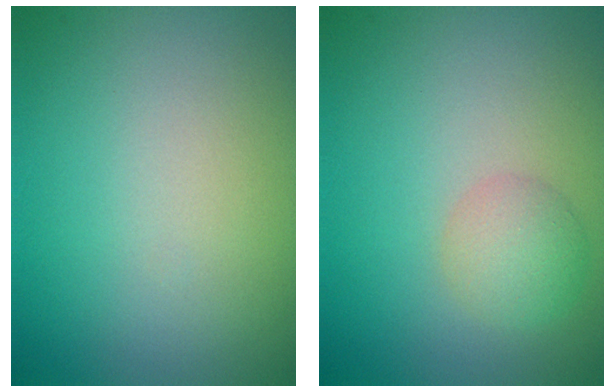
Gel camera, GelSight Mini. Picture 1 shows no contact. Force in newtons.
{"total": 2.3, "press": 2.3, "slide": 0.1}